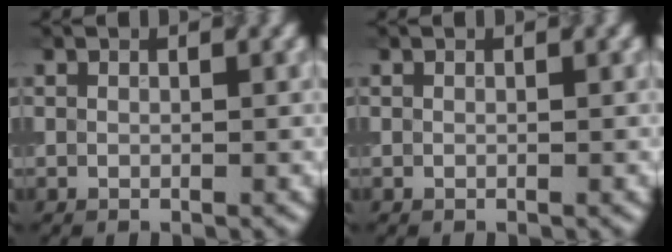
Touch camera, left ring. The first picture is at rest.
{"total": 0.0}